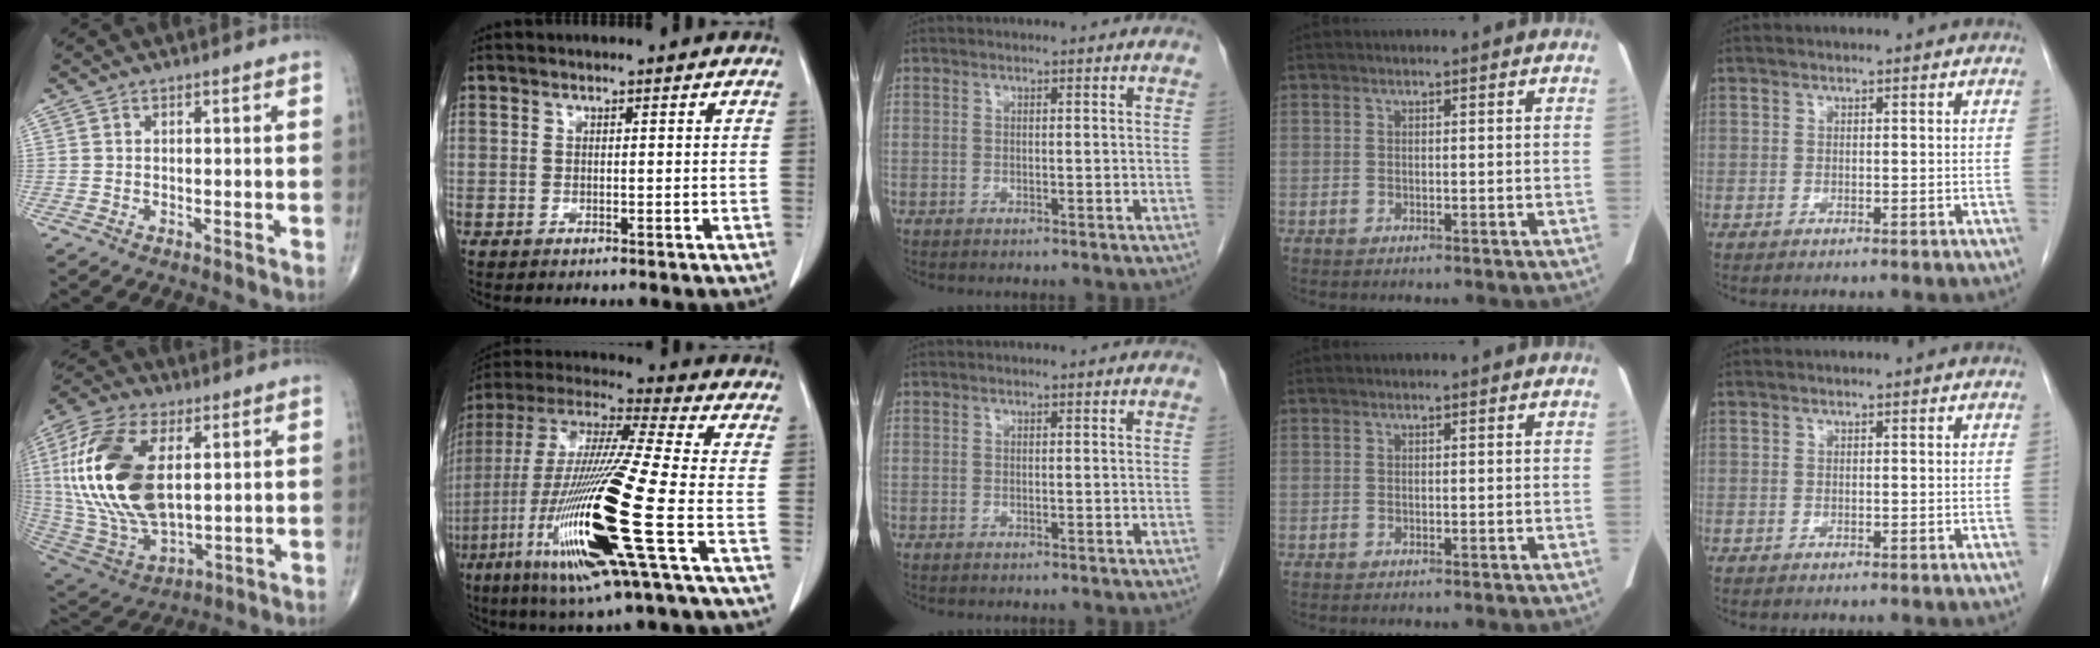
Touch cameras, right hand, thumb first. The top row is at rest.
{"thumb": {"total": 23.7, "force": [3.9, 12.4, 19.8], "torque": [-0.416, -0.019, 0.074]}, "index": {"total": 22.7, "force": [-6.9, 0.4, 21.6], "torque": [-0.450, -0.036, -0.137]}}